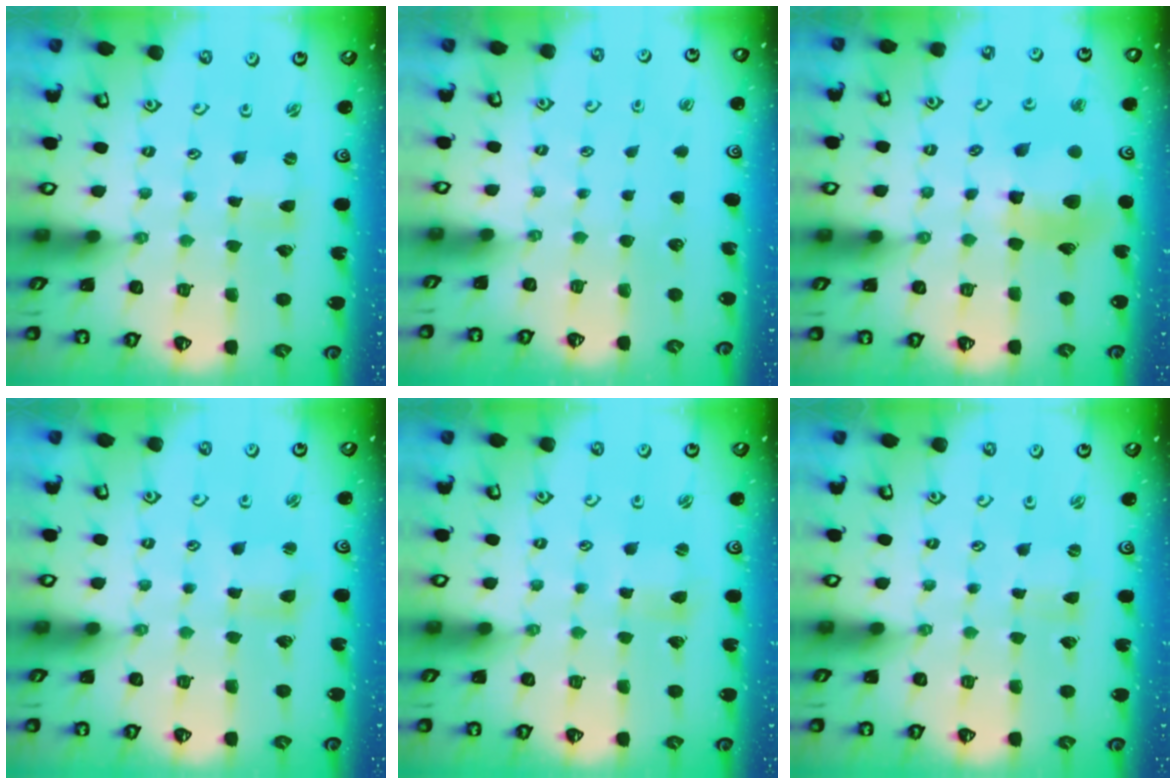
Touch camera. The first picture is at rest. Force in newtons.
{"total": 0.0}
{"total": 12.5, "press": 12.4, "slide": 1.7}
{"total": 2.7, "press": 2.7, "slide": 0.3}
{"total": 1.4, "press": 1.4, "slide": 0.3}
{"total": 0.0}